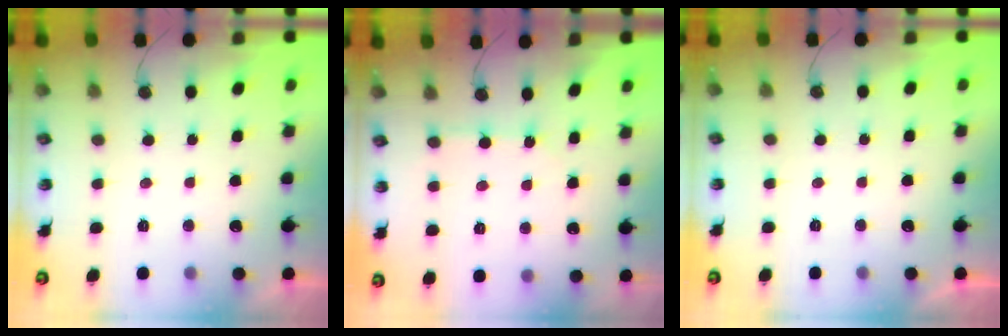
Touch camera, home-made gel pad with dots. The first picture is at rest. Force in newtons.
{"total": 3.8, "press": 3.8, "slide": 0.4}
{"total": 0.0}